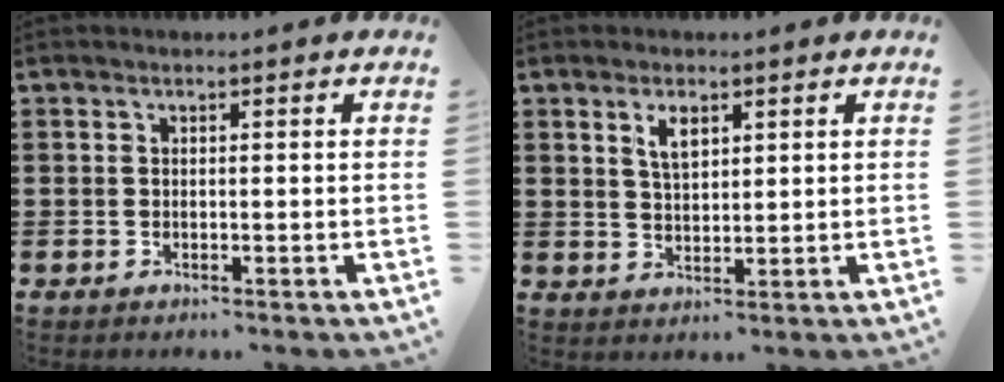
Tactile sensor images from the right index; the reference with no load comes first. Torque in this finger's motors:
{"motor_torque": [0.19, 0.45, 0.08, 0.02]}